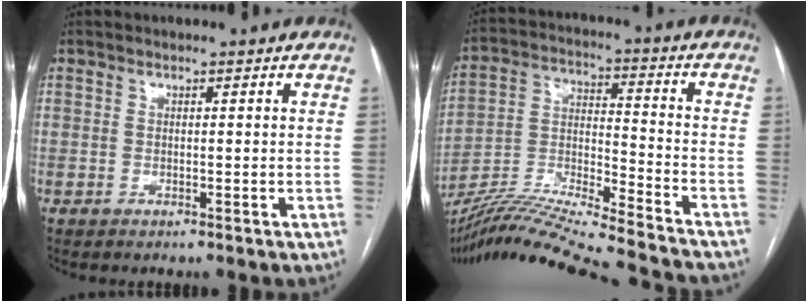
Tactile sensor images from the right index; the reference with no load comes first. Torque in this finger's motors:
{"motor_torque": [-0.60, -1.09, 0.30, 0.09]}